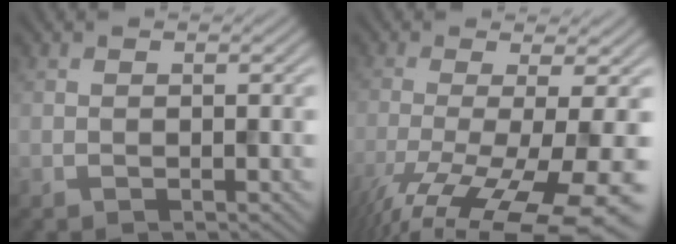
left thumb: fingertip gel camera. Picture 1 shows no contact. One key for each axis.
{"total": 14.2, "fx": -7.2, "fy": 3.0, "fz": 11.9, "tx": -0.215, "ty": -0.020, "tz": -0.099}